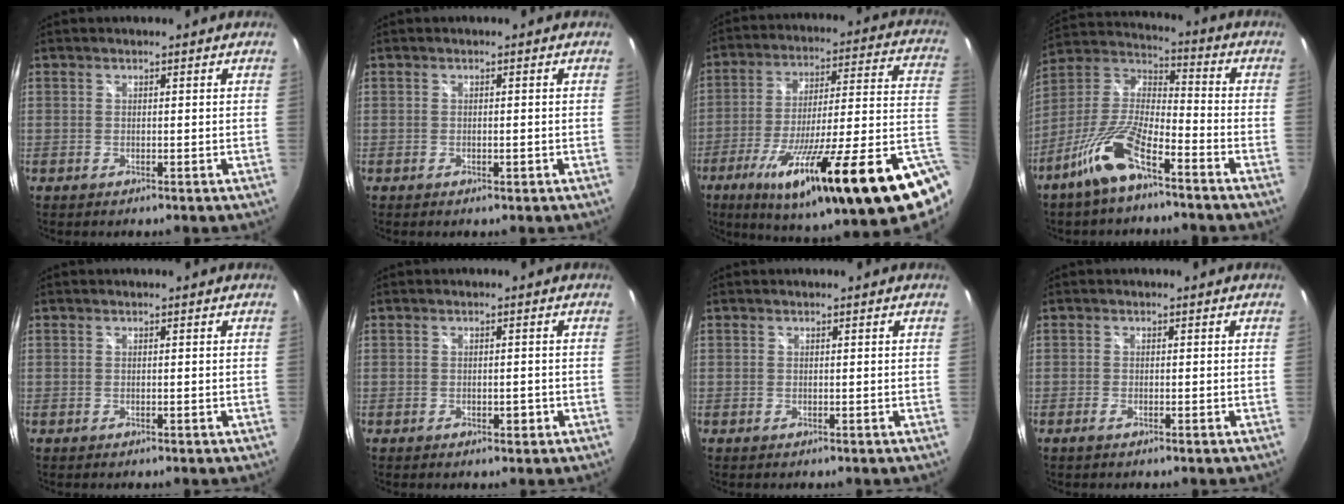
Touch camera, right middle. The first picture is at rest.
{"total": 0.8, "force": [-0.4, 0.4, 0.6], "torque": [-0.009, 0.001, -0.006]}
{"total": 31.5, "force": [-15.2, 3.6, 27.4], "torque": [-0.395, -0.062, -0.227]}
{"total": 13.2, "force": [-8.2, 4.0, 9.6], "torque": [-0.204, -0.002, -0.160]}
{"total": 0.0}
{"total": 1.8, "force": [-0.8, 1.0, 1.2], "torque": [-0.018, 0.000, -0.011]}
{"total": 0.0}
{"total": 1.0, "force": [-0.8, 0.0, 0.7], "torque": [-0.016, -0.002, -0.017]}